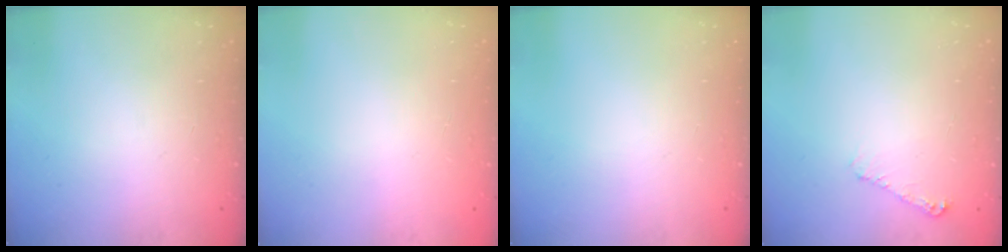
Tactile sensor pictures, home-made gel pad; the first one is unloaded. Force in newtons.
{"total": 0.0}
{"total": 0.0}
{"total": 5.3, "press": 5.2, "slide": 0.8}